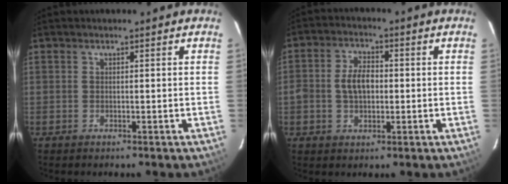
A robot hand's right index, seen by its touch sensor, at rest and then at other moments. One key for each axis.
{"total": 6.1, "fx": -0.3, "fy": 3.9, "fz": 4.7, "tx": -0.093, "ty": 0.013, "tz": -0.002}